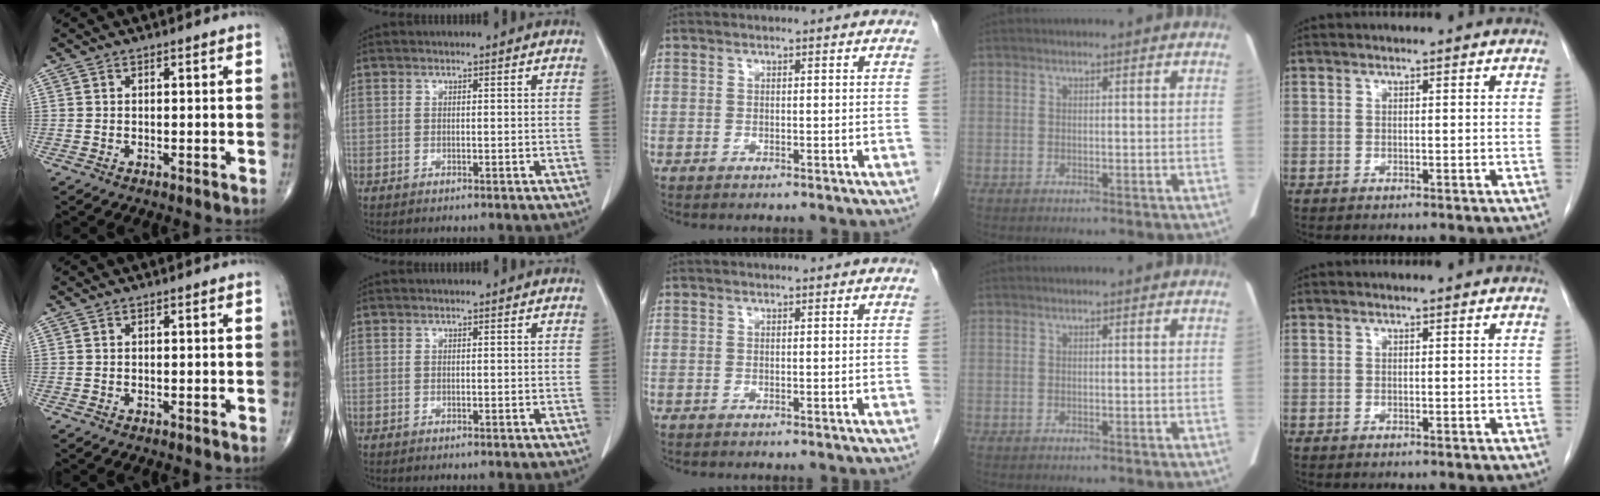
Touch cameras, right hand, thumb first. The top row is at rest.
{}